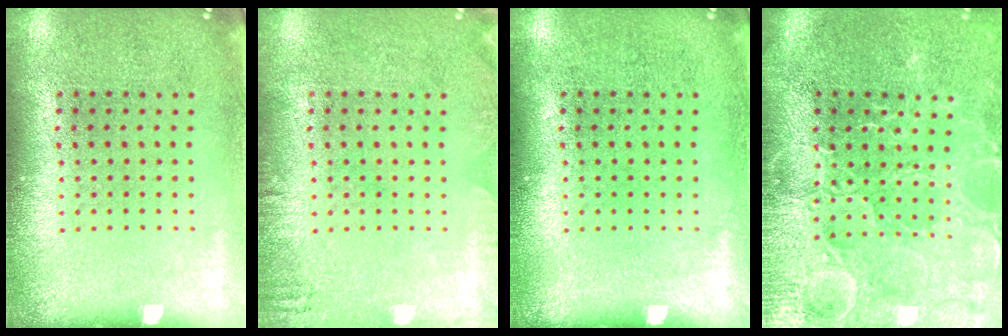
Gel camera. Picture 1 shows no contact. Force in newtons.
{"total": 1.4, "press": 1.3, "slide": 0.2}
{"total": 0.0}
{"total": 3.8, "press": 3.7, "slide": 0.8}